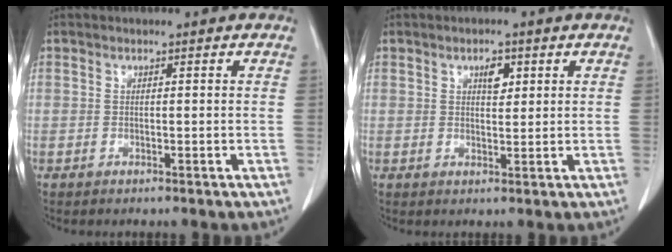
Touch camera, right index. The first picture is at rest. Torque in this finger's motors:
{"motor_torque": [0.04, 0.03, 0.00, 0.02]}